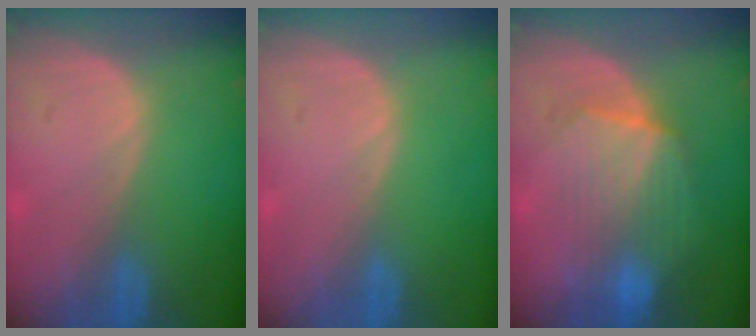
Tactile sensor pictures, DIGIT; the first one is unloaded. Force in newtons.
{"total": 0.0}
{"total": 7.3, "press": 7.3, "slide": 0.2}